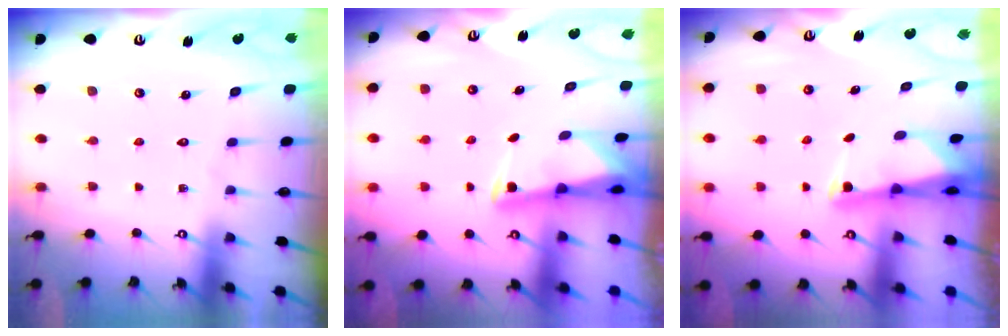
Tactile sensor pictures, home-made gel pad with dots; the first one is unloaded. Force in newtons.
{"total": 2.2, "press": 2.2, "slide": 0.4}
{"total": 2.6, "press": 2.5, "slide": 0.5}